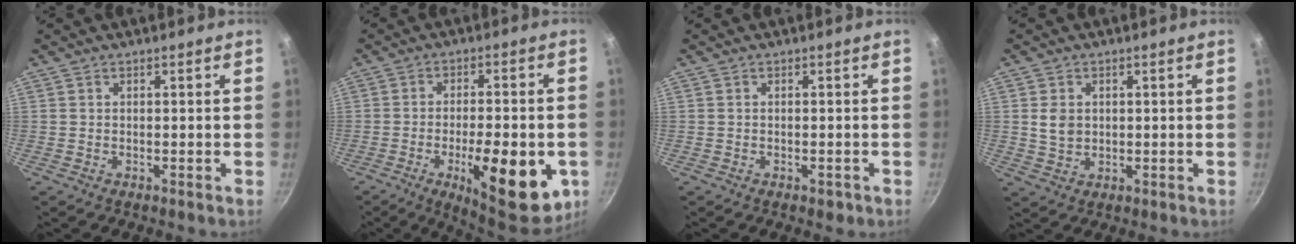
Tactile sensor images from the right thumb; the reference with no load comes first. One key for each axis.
{"total": 18.3, "fx": -5.8, "fy": 6.6, "fz": 16.0, "tx": -0.194, "ty": 0.009, "tz": -0.073}
{"total": 1.5, "fx": -0.8, "fy": 0.8, "fz": 1.1, "tx": -0.016, "ty": 0.002, "tz": -0.006}
{"total": 4.1, "fx": 0.7, "fy": 3.2, "fz": 2.4, "tx": -0.036, "ty": -0.001, "tz": 0.018}